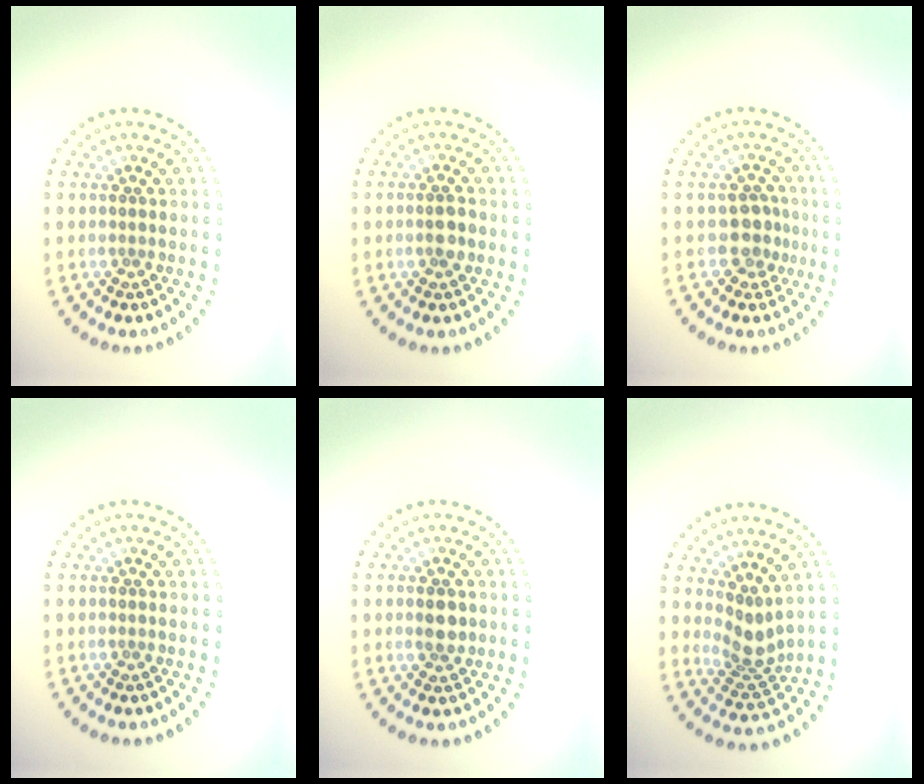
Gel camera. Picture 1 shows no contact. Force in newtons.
{"total": 1.8, "press": 1.8, "slide": 0.4}
{"total": 2.3, "press": 1.9, "slide": 1.3}
{"total": 0.0}
{"total": 2.0, "press": 2.0, "slide": 0.2}
{"total": 2.8, "press": 2.0, "slide": 1.9}